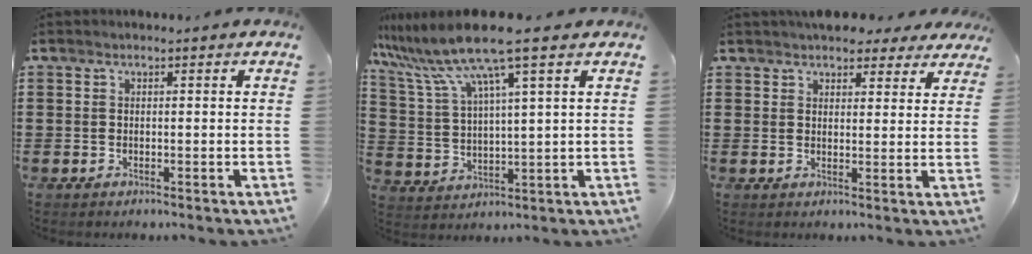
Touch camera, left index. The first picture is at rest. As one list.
[{"total": 10.6, "force": [7.5, 0.2, 7.4], "torque": [-0.183, -0.035, 0.121]}, {"total": 4.6, "force": [4.0, 1.7, 1.4], "torque": [-0.031, -0.003, 0.074]}]